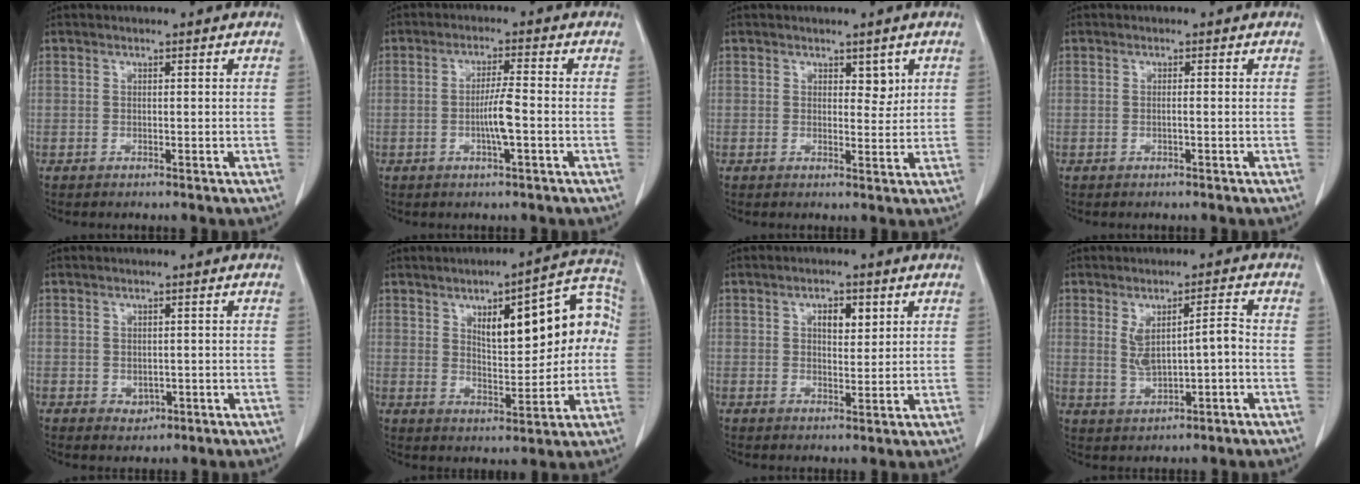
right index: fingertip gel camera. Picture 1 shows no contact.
{"total": 4.6, "force": [-1.1, 0.0, 4.4], "torque": [-0.086, -0.003, -0.022]}
{"total": 2.3, "force": [1.2, 1.4, 1.4], "torque": [-0.011, -0.006, 0.019]}
{"total": 0.6, "force": [-0.2, -0.1, 0.6], "torque": [-0.010, 0.001, -0.003]}
{"total": 1.7, "force": [-0.4, 1.4, 0.8], "torque": [-0.010, 0.001, 0.004]}
{"total": 15.2, "force": [2.8, 5.4, 13.9], "torque": [-0.178, 0.041, 0.044]}
{"total": 3.8, "force": [1.5, 1.8, 2.9], "torque": [-0.045, 0.001, 0.024]}
{"total": 5.6, "force": [0.0, 1.3, 5.4], "torque": [-0.098, 0.011, 0.010]}